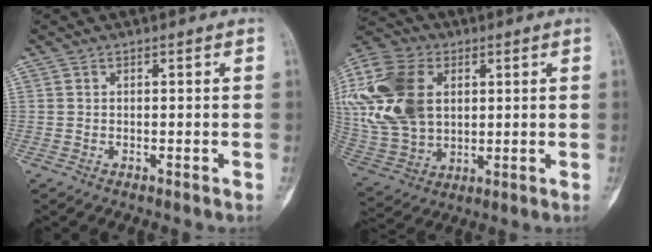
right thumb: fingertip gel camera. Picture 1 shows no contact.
{"total": 21.6, "force": [4.5, 15.1, 14.9], "torque": [-0.319, -0.001, 0.087]}